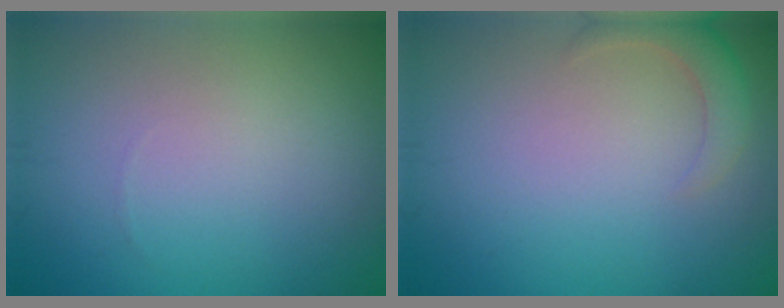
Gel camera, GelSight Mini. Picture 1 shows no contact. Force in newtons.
{"total": 2.5, "press": 2.5, "slide": 0.3}